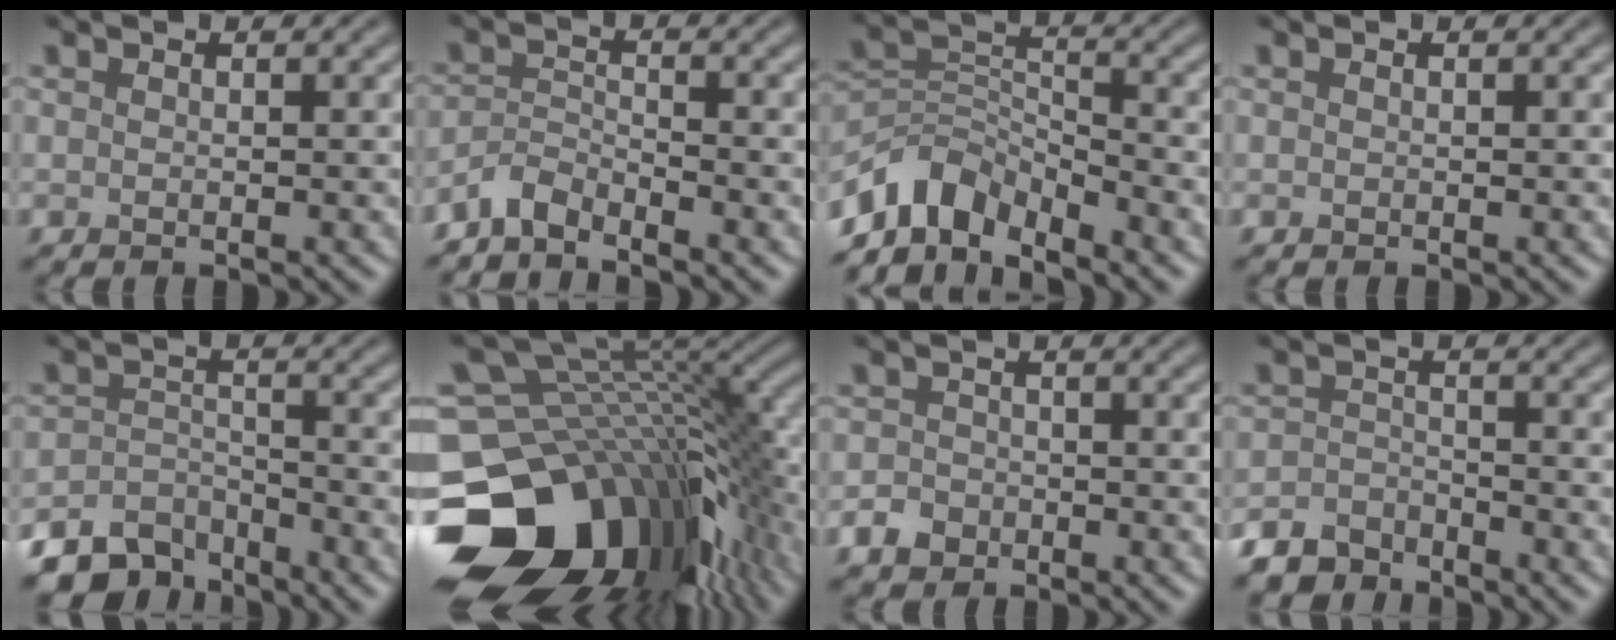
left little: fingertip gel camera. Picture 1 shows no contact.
{"total": 2.4, "force": [-2.3, 0.4, 0.6], "torque": [-0.015, 0.004, -0.055]}
{"total": 5.6, "force": [-4.5, 2.5, 2.1], "torque": [-0.031, -0.002, -0.096]}
{"total": 0.0}
{"total": 5.7, "force": [-4.6, 2.8, 1.7], "torque": [-0.025, -0.009, -0.084]}
{"total": 17.4, "force": [-6.0, 11.5, 11.6], "torque": [-0.232, -0.015, -0.079]}
{"total": 2.0, "force": [-1.1, 1.6, 0.6], "torque": [-0.004, 0.002, -0.024]}
{"total": 3.8, "force": [-3.4, 1.6, 0.6], "torque": [-0.007, -0.001, -0.071]}